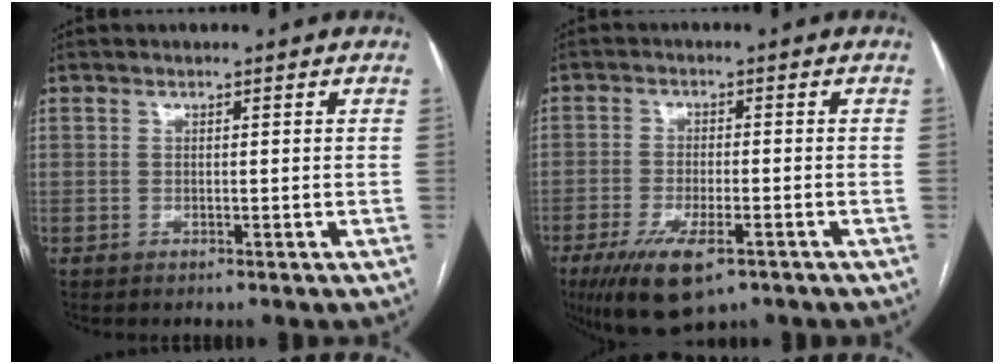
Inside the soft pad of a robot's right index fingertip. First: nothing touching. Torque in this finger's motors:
{"motor_torque": [1.24, -0.90, 0.43, 0.12]}